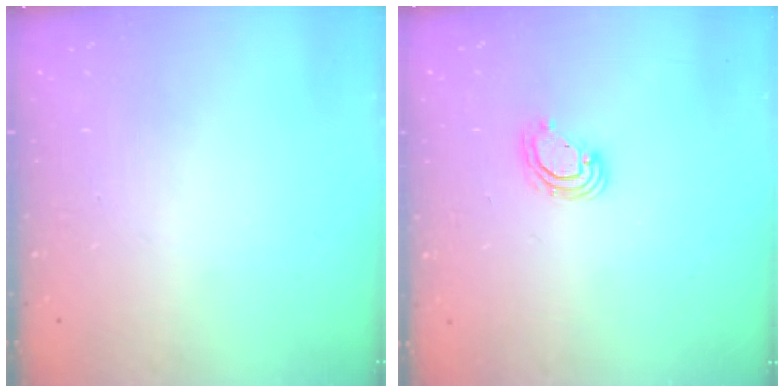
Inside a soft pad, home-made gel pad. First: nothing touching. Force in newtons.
{"total": 5.7, "press": 5.7, "slide": 0.5}